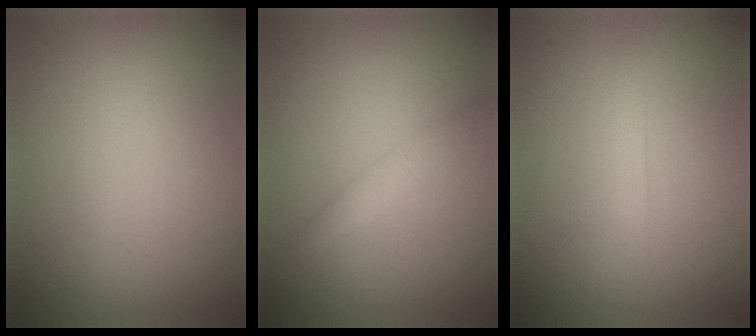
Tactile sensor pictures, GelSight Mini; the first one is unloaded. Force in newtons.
{"total": 1.5, "press": 1.5, "slide": 0.1}
{"total": 0.9, "press": 0.8, "slide": 0.1}